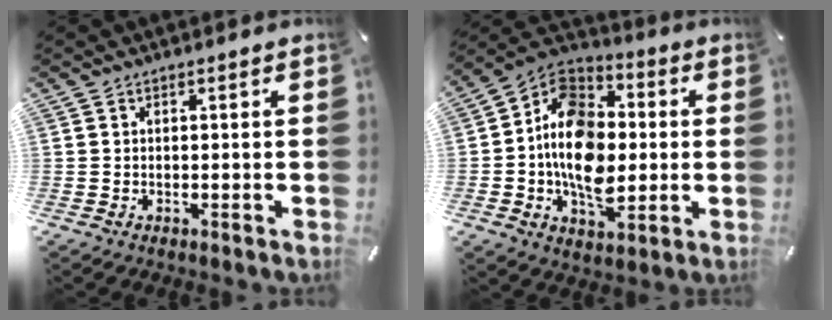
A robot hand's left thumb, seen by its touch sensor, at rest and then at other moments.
{"total": 17.1, "force": [-2.1, 12.2, 11.7], "torque": [-0.235, 0.013, -0.042]}